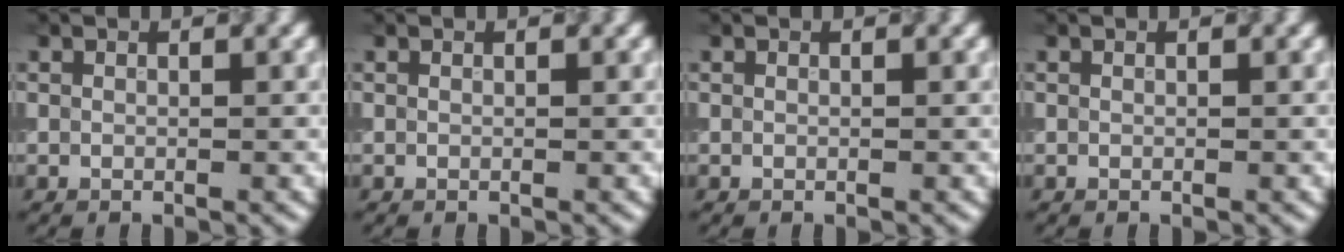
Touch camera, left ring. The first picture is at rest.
{"total": 0.0}
{"total": 0.0}
{"total": 0.0}